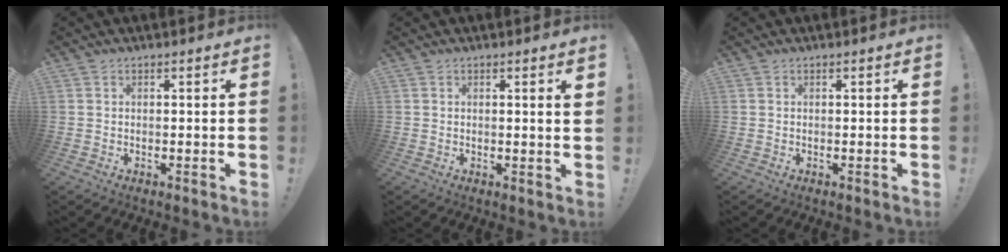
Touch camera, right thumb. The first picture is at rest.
{"total": 1.8, "force": [0.9, -0.2, 1.6], "torque": [-0.024, -0.004, 0.012]}
{"total": 0.0}